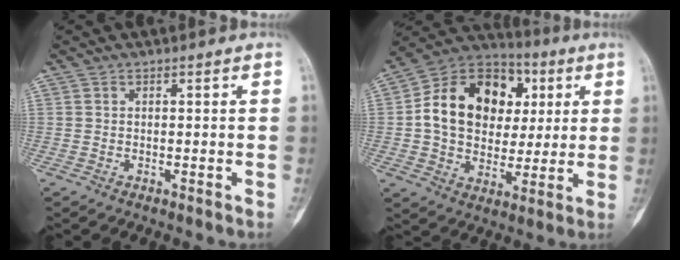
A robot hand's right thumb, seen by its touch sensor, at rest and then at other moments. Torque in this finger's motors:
{"motor_torque": [0.67, 2.84, 0.53, -0.39, 0.11]}